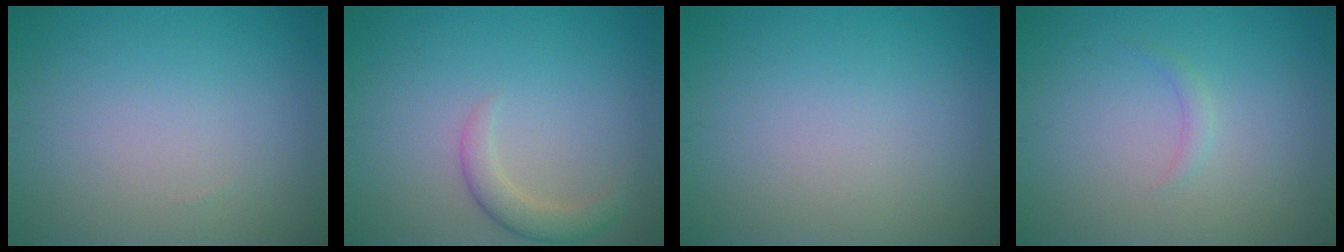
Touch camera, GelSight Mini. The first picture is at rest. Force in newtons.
{"total": 2.4, "press": 2.4, "slide": 0.3}
{"total": 0.0}
{"total": 0.8, "press": 0.8, "slide": 0.0}